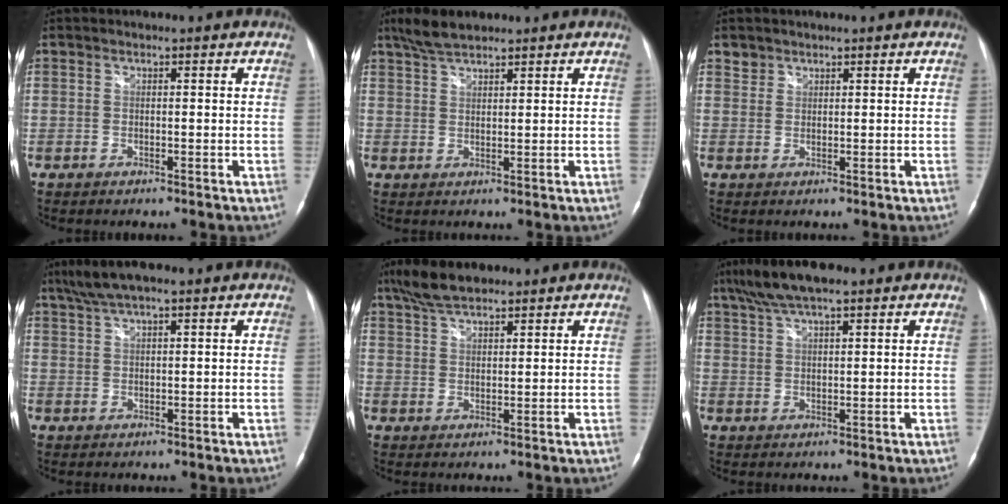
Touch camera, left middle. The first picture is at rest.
{"total": 4.7, "force": [3.9, 1.2, 2.3], "torque": [-0.058, 0.007, 0.075]}
{"total": 1.5, "force": [1.1, 0.9, -0.2], "torque": [0.012, 0.005, 0.014]}
{"total": 5.9, "force": [4.4, 0.9, 3.9], "torque": [-0.081, 0.022, 0.078]}
{"total": 6.6, "force": [5.3, 2.0, 3.5], "torque": [-0.074, 0.013, 0.098]}
{"total": 8.0, "force": [5.9, 1.5, 5.2], "torque": [-0.103, 0.022, 0.101]}